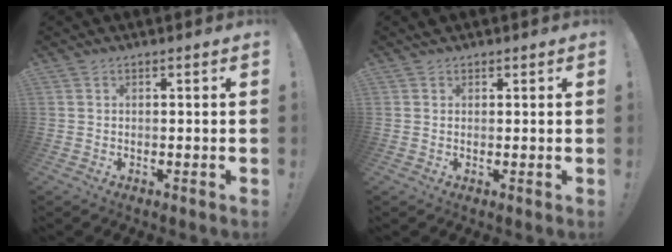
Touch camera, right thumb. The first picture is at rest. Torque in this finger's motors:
{"motor_torque": [-0.12, 0.12, -0.03, 0.05, 0.10]}